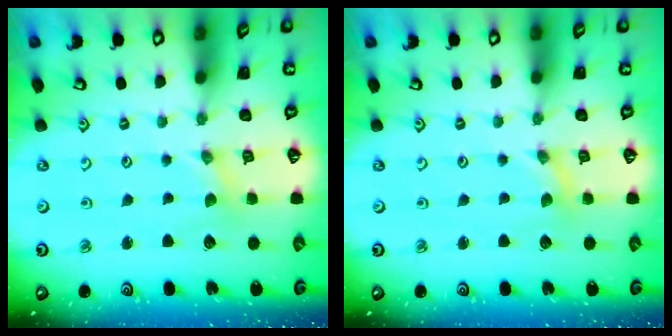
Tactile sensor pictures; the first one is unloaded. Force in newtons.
{"total": 0.0}